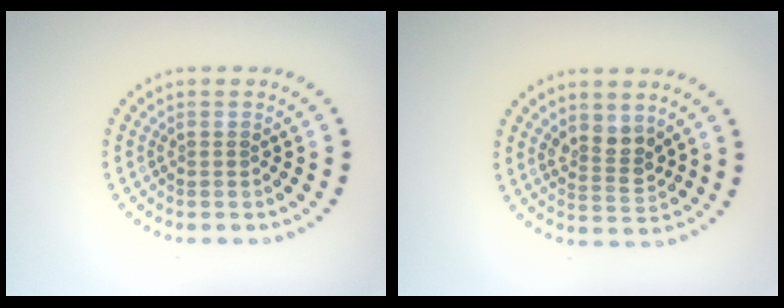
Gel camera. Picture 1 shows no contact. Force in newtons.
{"total": 2.8, "press": 2.5, "slide": 1.2}